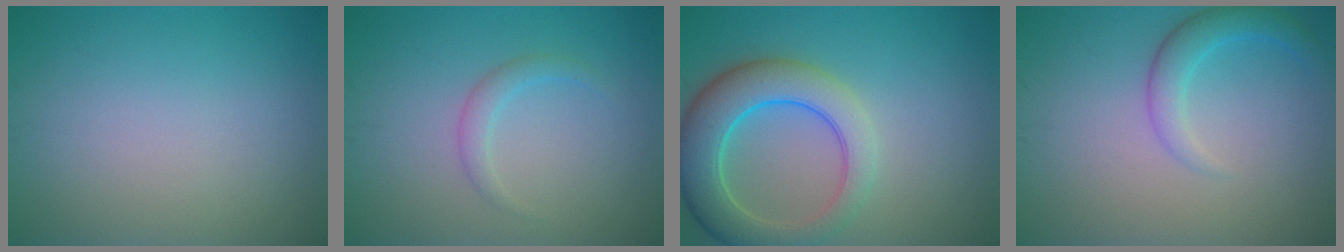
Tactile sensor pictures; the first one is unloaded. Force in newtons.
{"total": 1.5, "press": 1.5, "slide": 0.1}
{"total": 7.1, "press": 7.1, "slide": 0.6}
{"total": 2.8, "press": 2.8, "slide": 0.1}